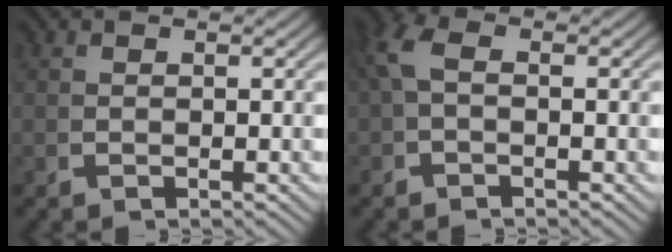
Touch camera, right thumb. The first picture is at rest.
{"total": 1.8, "force": [0.0, 1.0, 1.5], "torque": [-0.038, 0.002, 0.000]}